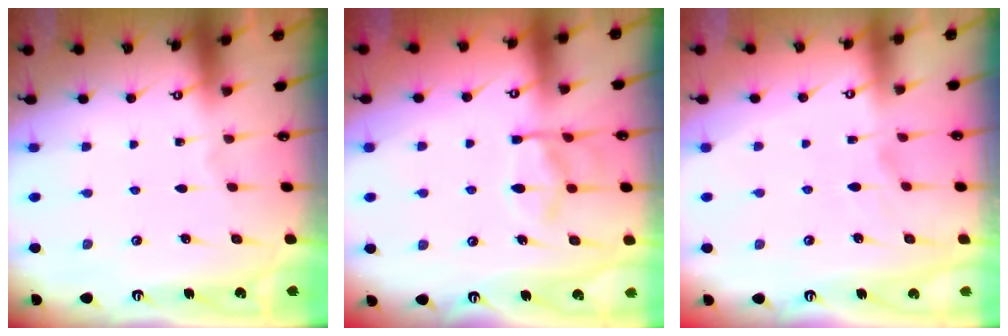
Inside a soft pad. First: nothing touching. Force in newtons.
{"total": 12.2, "press": 12.2, "slide": 1.2}
{"total": 1.4, "press": 0.9, "slide": 1.1}